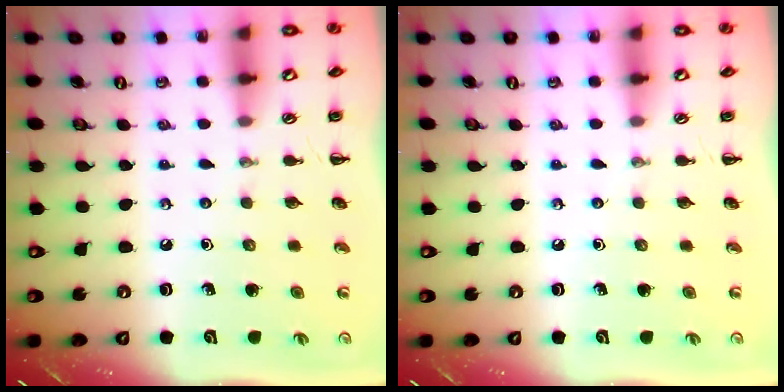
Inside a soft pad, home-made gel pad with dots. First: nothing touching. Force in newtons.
{"total": 0.0}